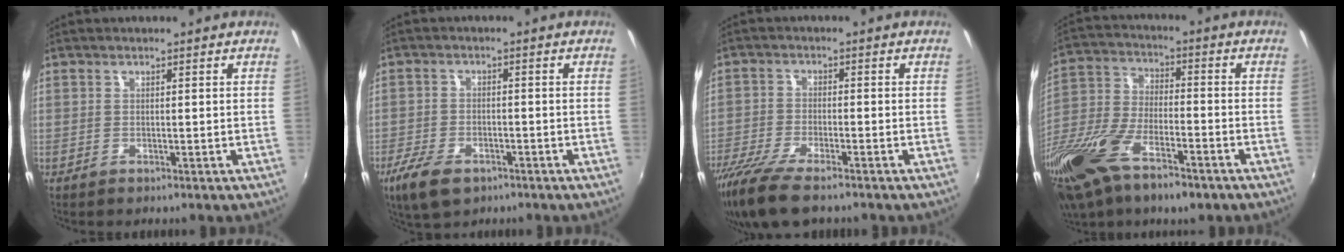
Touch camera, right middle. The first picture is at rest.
{"total": 7.9, "force": [-5.0, 4.0, 4.6], "torque": [-0.119, -0.017, -0.090]}
{"total": 11.0, "force": [-8.4, 2.7, 6.6], "torque": [-0.155, -0.040, -0.158]}
{"total": 25.5, "force": [-15.6, 11.0, 16.9], "torque": [-0.385, -0.050, -0.281]}